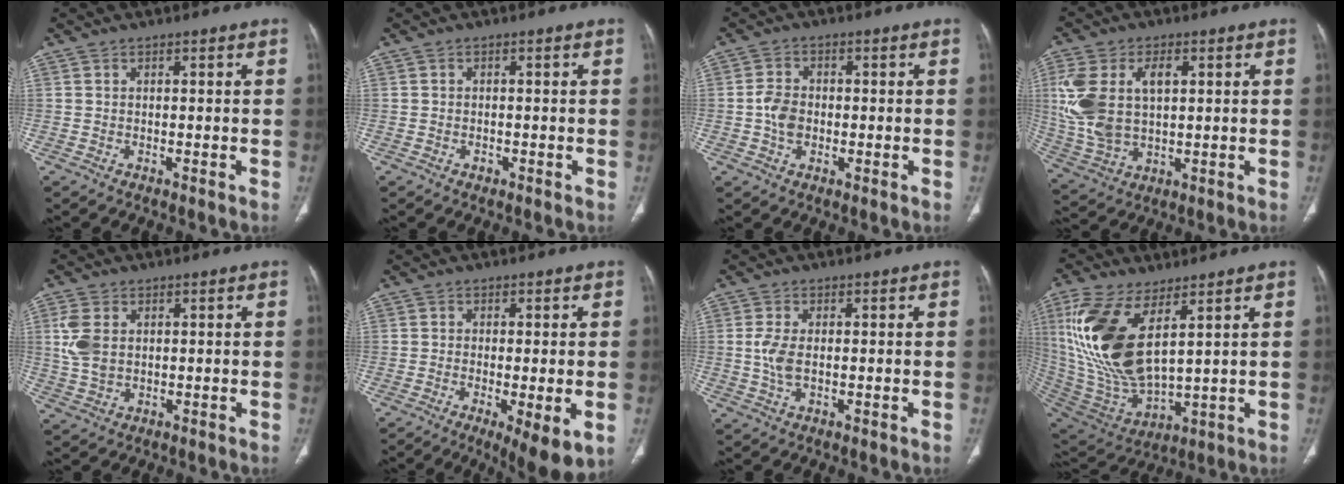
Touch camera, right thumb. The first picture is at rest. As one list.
[{"total": 1.0, "force": [-0.5, 0.7, 0.4], "torque": [-0.004, 0.003, -0.007]}, {"total": 4.8, "force": [-0.5, 3.5, 3.2], "torque": [-0.056, 0.009, -0.013]}, {"total": 15.4, "force": [2.9, 9.2, 12.0], "torque": [-0.260, 0.004, 0.064]}, {"total": 6.2, "force": [1.3, 4.1, 4.5], "torque": [-0.104, 0.000, 0.031]}, {"total": 8.8, "force": [-3.0, 2.3, 8.0], "torque": [-0.123, -0.018, -0.044]}, {"total": 4.3, "force": [0.1, 2.0, 3.7], "torque": [-0.092, 0.000, 0.004]}, {"total": 20.7, "force": [7.1, 9.4, 17.0], "torque": [-0.364, -0.034, 0.150]}]